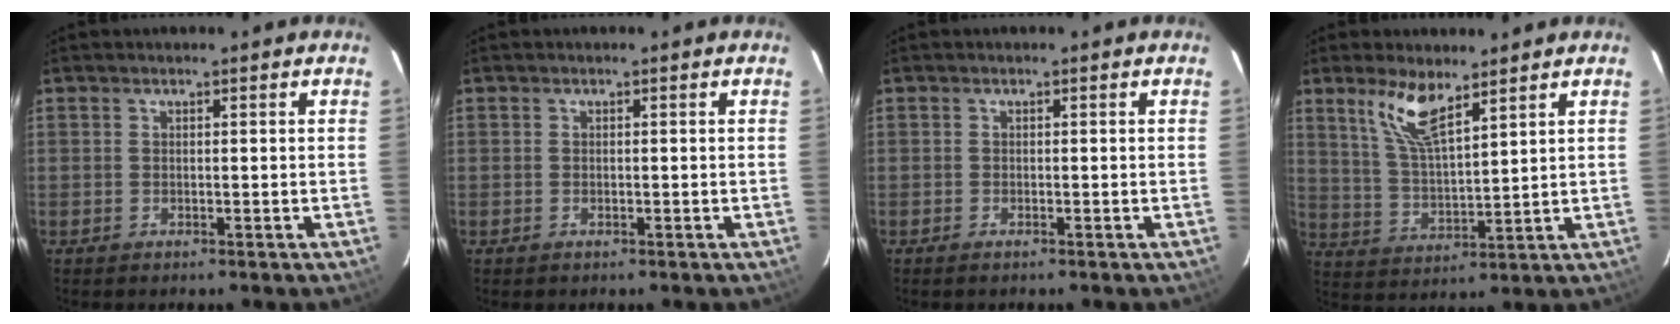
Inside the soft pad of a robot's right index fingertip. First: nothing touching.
{"total": 0.5, "force": [-0.2, 0.4, 0.3], "torque": [-0.004, 0.001, -0.004]}
{"total": 0.7, "force": [-0.5, 0.2, 0.3], "torque": [-0.008, -0.001, -0.012]}
{"total": 8.8, "force": [5.9, 2.4, 6.1], "torque": [-0.122, 0.002, 0.123]}